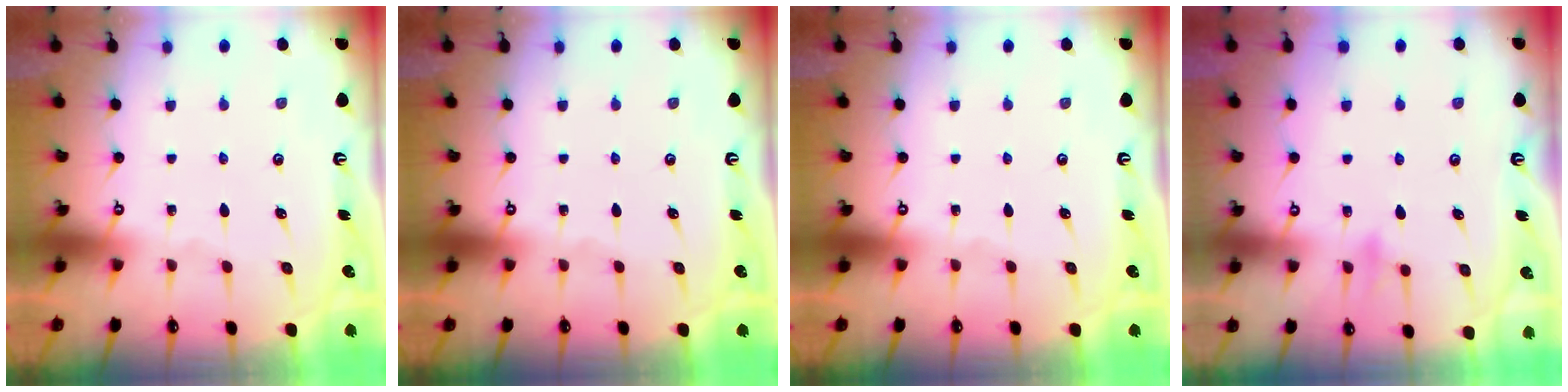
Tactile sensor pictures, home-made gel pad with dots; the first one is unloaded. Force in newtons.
{"total": 0.0}
{"total": 0.0}
{"total": 7.3, "press": 7.3, "slide": 0.8}